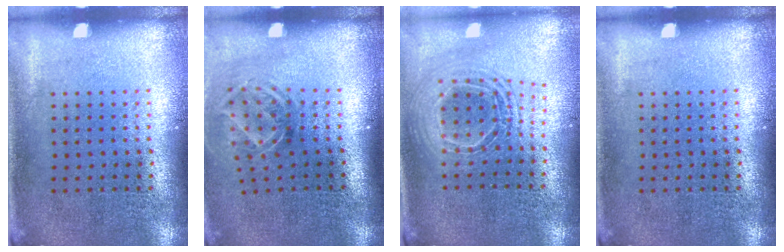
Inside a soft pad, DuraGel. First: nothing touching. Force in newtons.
{"total": 1.8, "press": 1.3, "slide": 1.2}
{"total": 1.8, "press": 1.5, "slide": 1.1}
{"total": 0.0}